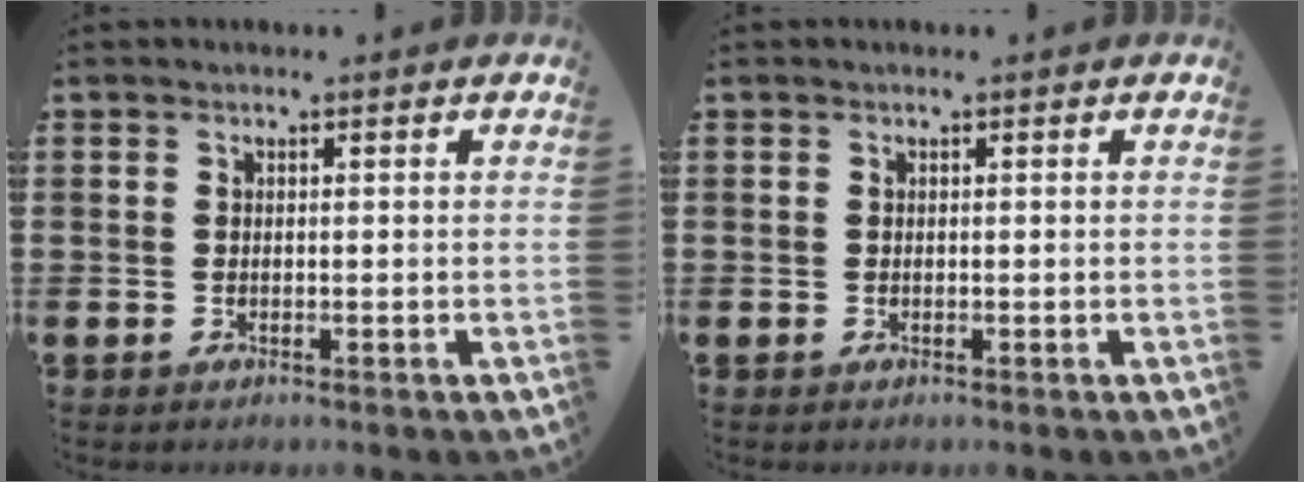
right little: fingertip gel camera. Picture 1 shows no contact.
{"total": 0.0}